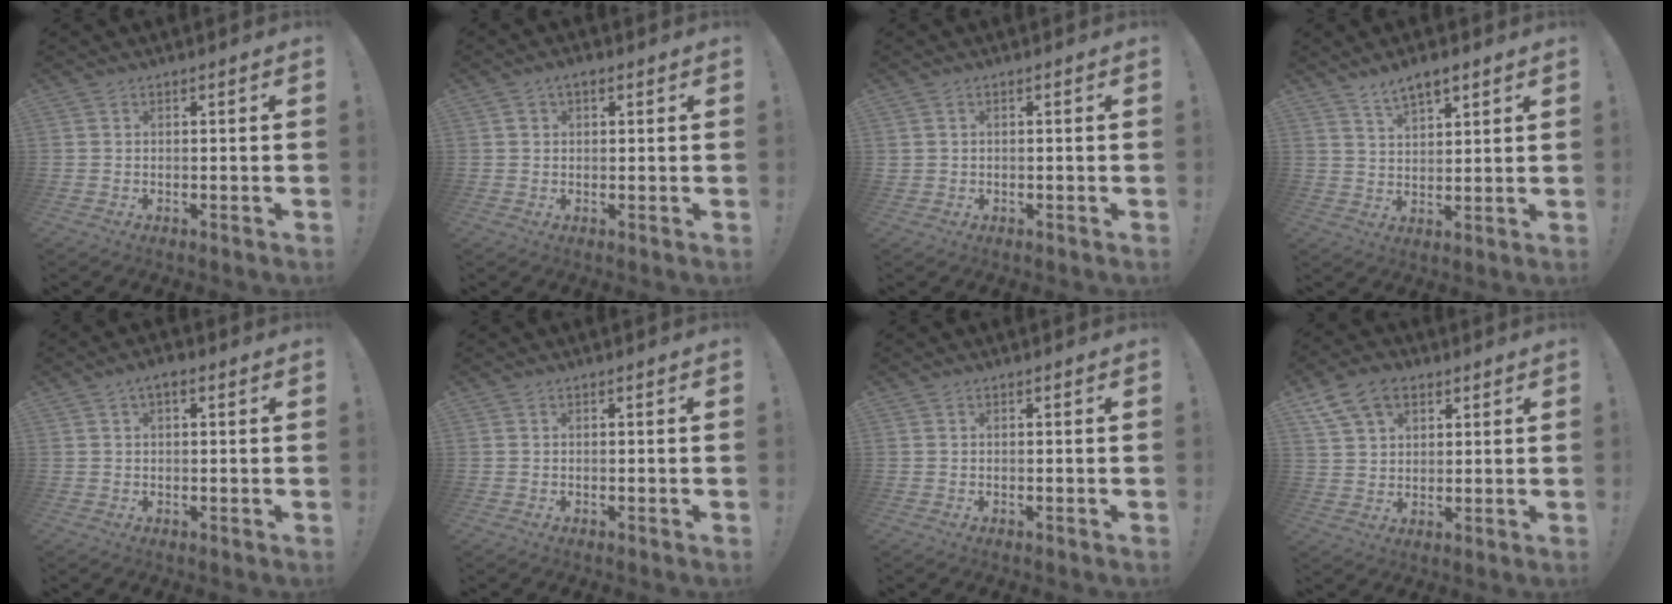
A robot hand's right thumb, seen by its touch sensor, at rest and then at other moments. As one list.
[{"total": 2.2, "force": [0.6, 1.6, 1.5], "torque": [-0.026, 0.005, 0.010]}, {"total": 0.8, "force": [0.2, 0.8, 0.1], "torque": [-0.002, 0.003, 0.004]}, {"total": 6.1, "force": [4.6, 2.4, 3.3], "torque": [-0.055, -0.022, 0.082]}, {"total": 2.6, "force": [0.7, 1.3, 2.1], "torque": [-0.036, 0.006, 0.012]}, {"total": 0.0}, {"total": 0.0}, {"total": 10.9, "force": [6.0, 7.2, 5.5], "torque": [-0.090, -0.021, 0.118]}]